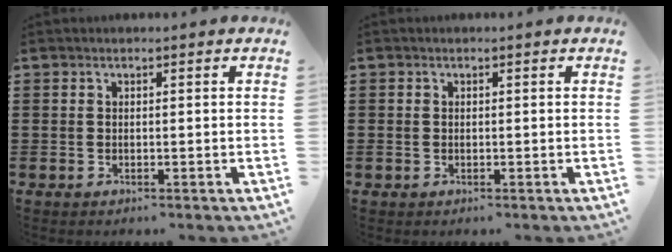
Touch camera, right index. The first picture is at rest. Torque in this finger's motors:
{"motor_torque": [0.49, 1.34, 0.08, -0.01]}